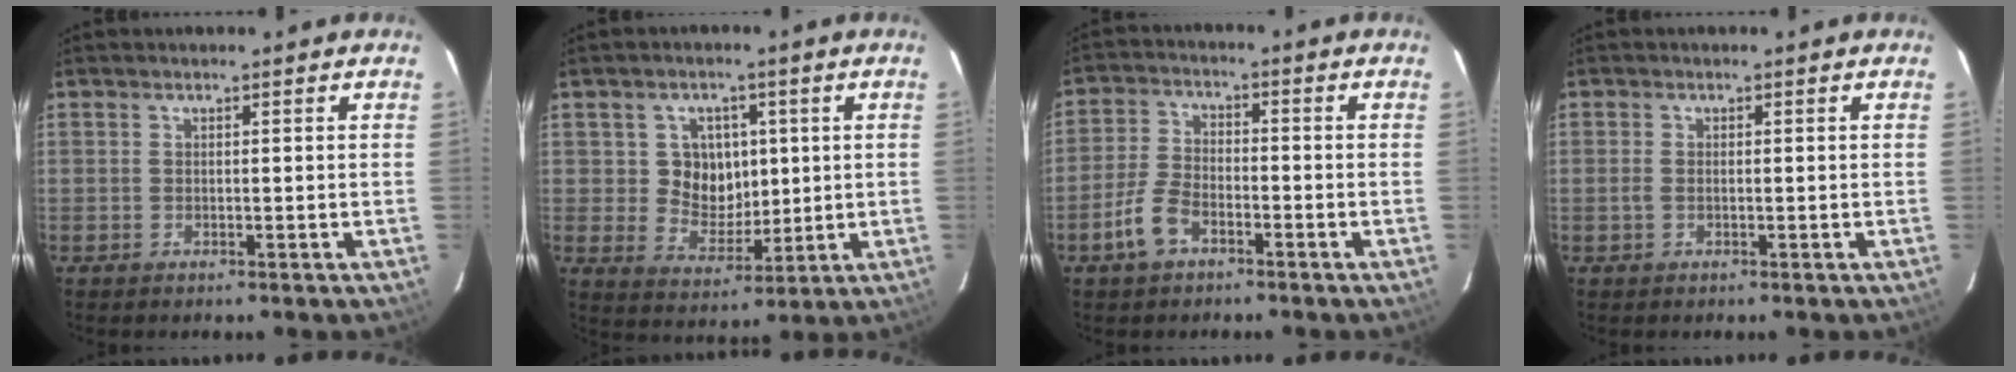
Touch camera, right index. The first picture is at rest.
{"total": 7.8, "force": [1.4, 7.1, 2.9], "torque": [-0.056, 0.007, 0.034]}
{"total": 6.7, "force": [-3.9, 3.4, 4.3], "torque": [-0.098, 0.007, -0.075]}
{"total": 1.3, "force": [-0.4, 0.7, 1.0], "torque": [-0.023, -0.001, -0.008]}